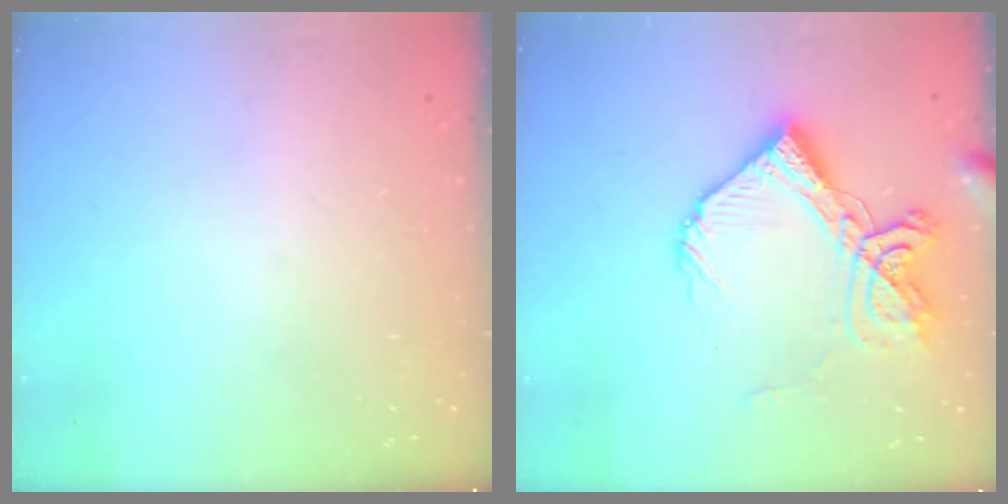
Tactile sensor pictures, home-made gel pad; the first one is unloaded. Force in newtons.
{"total": 15.8, "press": 15.7, "slide": 1.9}